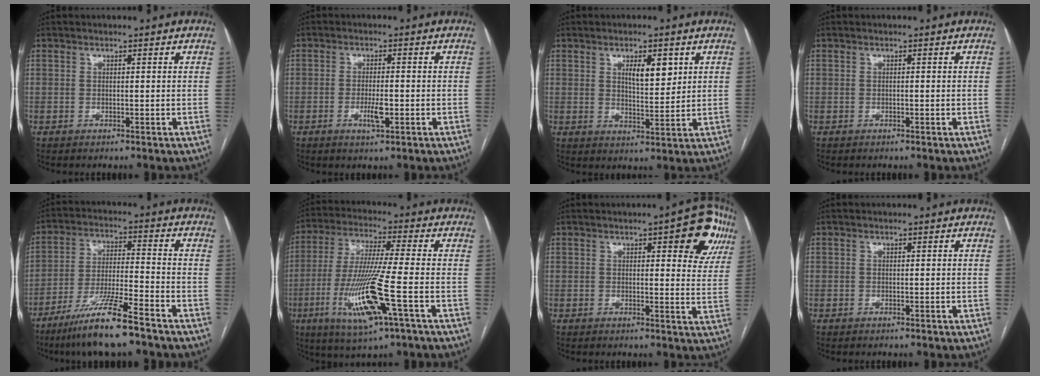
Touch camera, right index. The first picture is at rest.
{"total": 3.2, "force": [-1.2, 0.6, 2.9], "torque": [-0.055, -0.002, -0.018]}
{"total": 5.5, "force": [2.3, 1.8, 4.6], "torque": [-0.078, -0.002, 0.041]}
{"total": 0.0}
{"total": 11.7, "force": [-8.4, 0.0, 8.2], "torque": [-0.160, -0.032, -0.155]}
{"total": 14.5, "force": [-5.0, 0.1, 13.6], "torque": [-0.281, -0.024, -0.094]}
{"total": 9.5, "force": [4.5, 2.6, 7.9], "torque": [-0.079, 0.003, 0.044]}
{"total": 0.0}